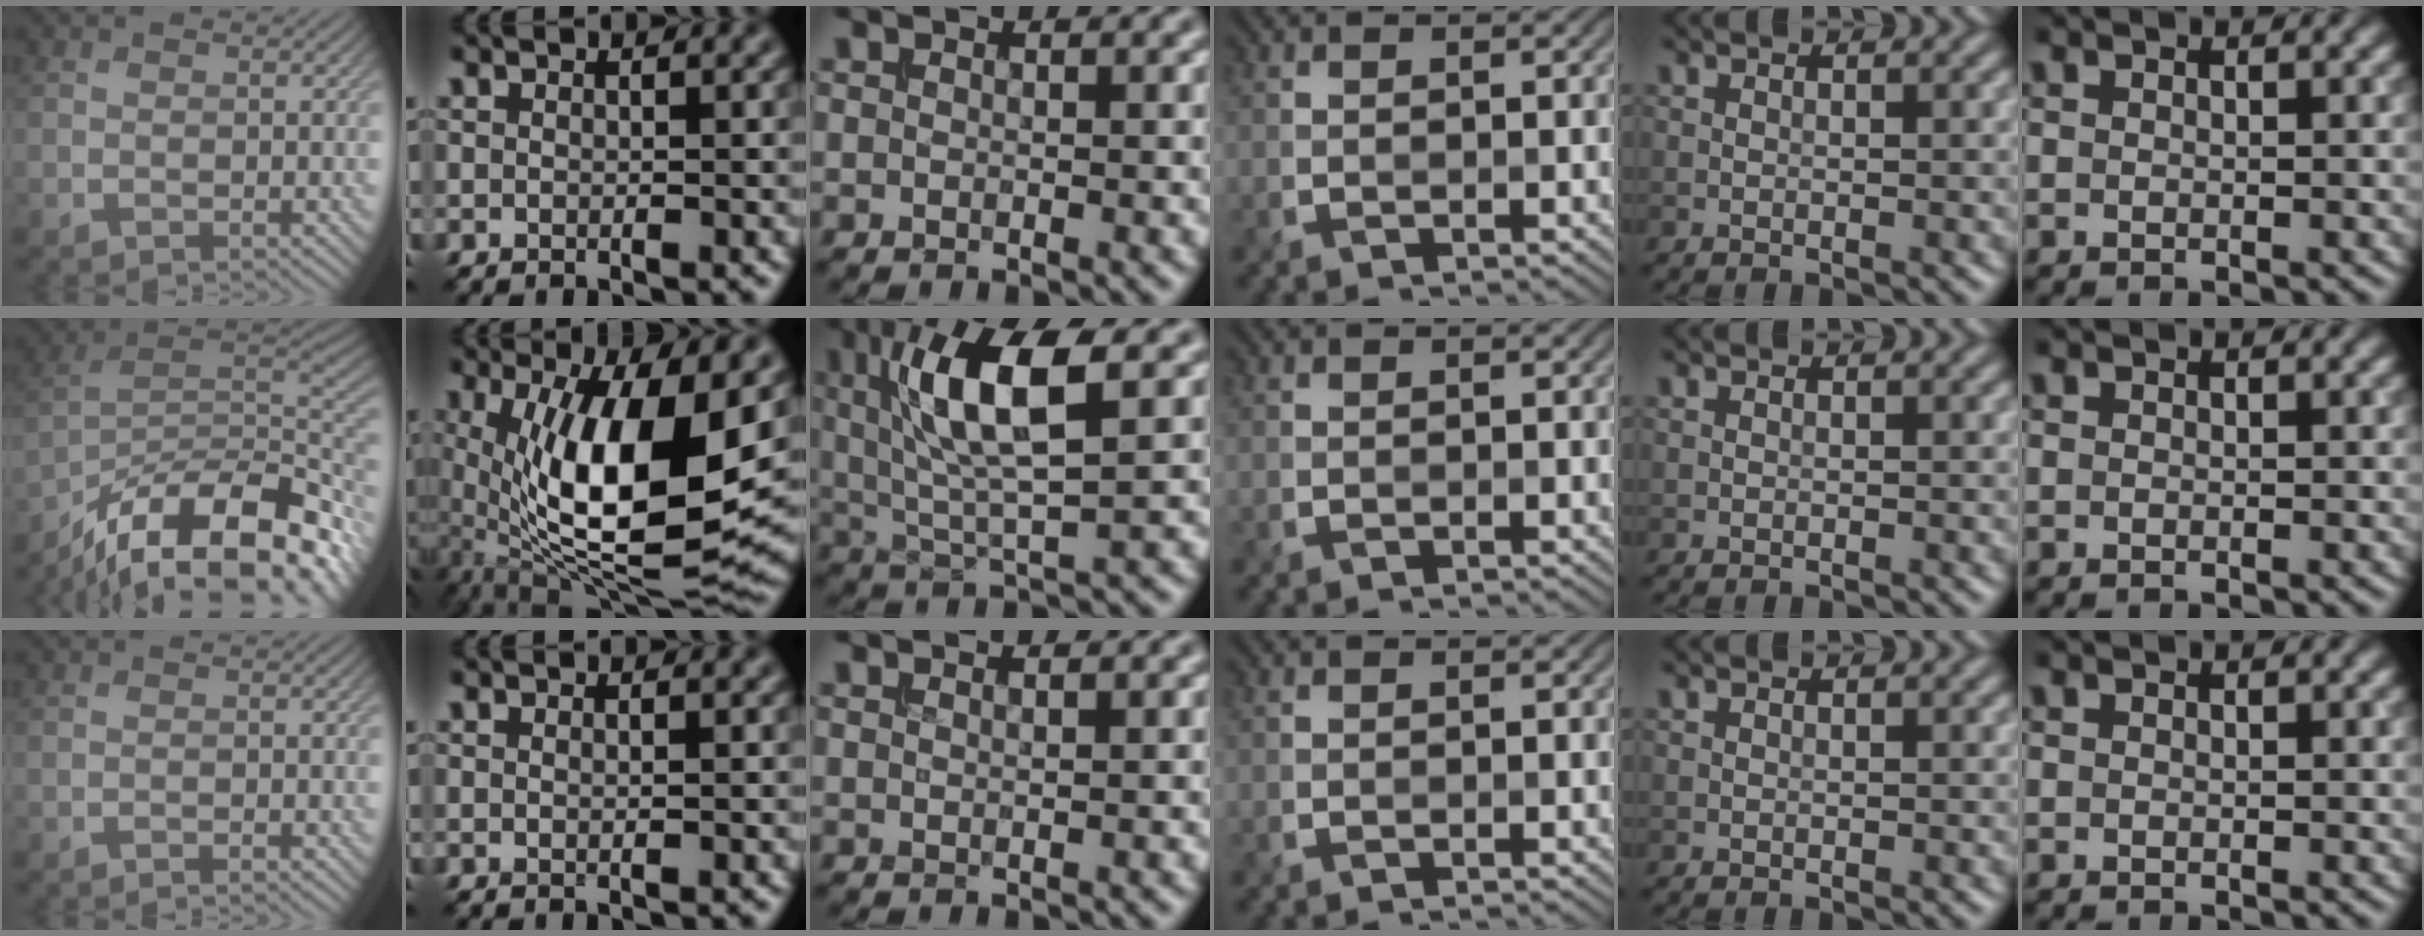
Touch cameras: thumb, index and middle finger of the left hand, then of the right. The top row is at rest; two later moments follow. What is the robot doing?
{"motion": "insert", "object": "bucket"}